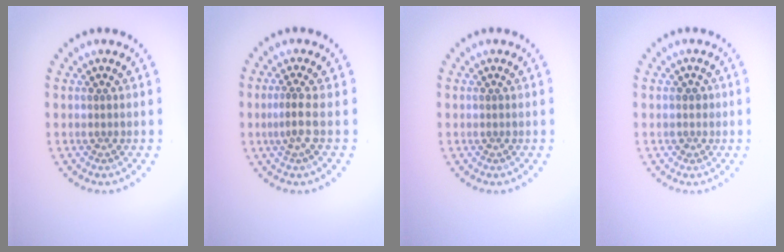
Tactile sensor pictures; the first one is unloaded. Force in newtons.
{"total": 1.7, "press": 1.1, "slide": 1.3}
{"total": 0.0}
{"total": 0.9, "press": 0.8, "slide": 0.4}